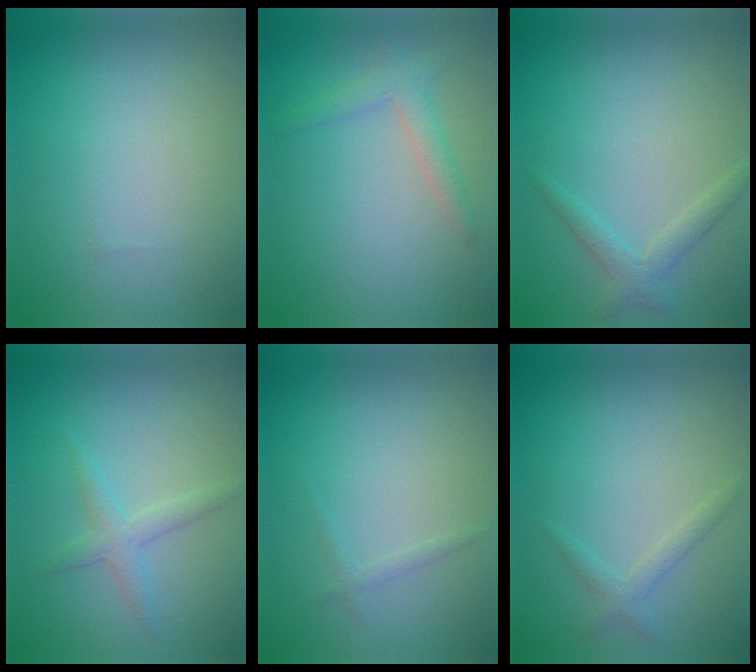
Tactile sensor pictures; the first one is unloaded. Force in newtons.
{"total": 2.1, "press": 2.1, "slide": 0.1}
{"total": 2.0, "press": 2.0, "slide": 0.1}
{"total": 2.0, "press": 2.0, "slide": 0.2}
{"total": 0.8, "press": 0.8, "slide": 0.1}
{"total": 1.4, "press": 1.4, "slide": 0.1}